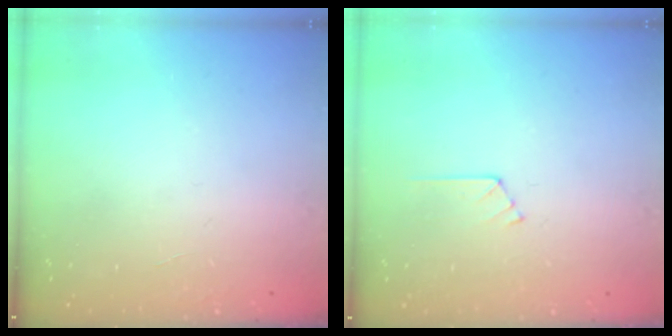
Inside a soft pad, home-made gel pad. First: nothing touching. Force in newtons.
{"total": 3.8, "press": 3.8, "slide": 0.3}